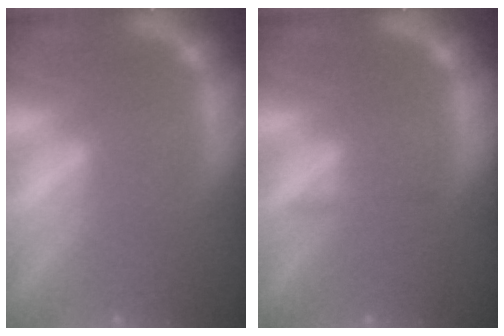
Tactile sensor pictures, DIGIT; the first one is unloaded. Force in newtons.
{"total": 0.9}